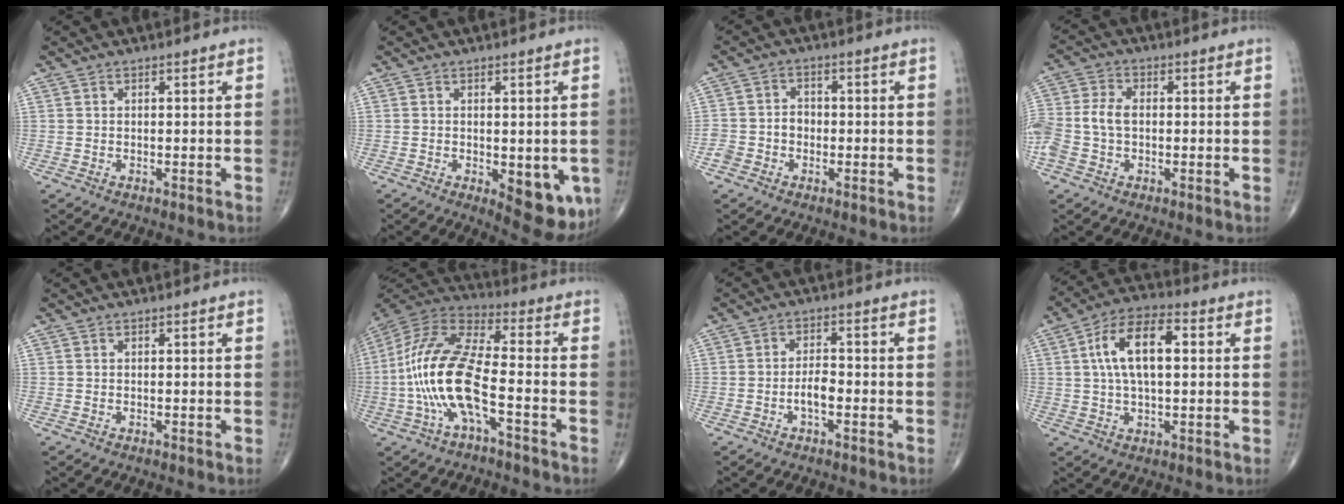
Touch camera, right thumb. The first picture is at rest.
{"total": 9.6, "force": [-2.5, 4.3, 8.2], "torque": [-0.080, -0.012, -0.022]}
{"total": 4.6, "force": [-1.7, 4.0, 1.6], "torque": [-0.017, 0.023, -0.033]}
{"total": 8.2, "force": [-0.9, 5.5, 6.0], "torque": [-0.141, 0.022, -0.021]}
{"total": 0.0}
{"total": 16.7, "force": [-4.3, 5.7, 15.1], "torque": [-0.329, 0.040, -0.086]}
{"total": 3.7, "force": [-1.4, 1.6, 3.0], "torque": [-0.050, 0.014, -0.027]}
{"total": 12.3, "force": [2.2, 5.9, 10.6], "torque": [-0.192, 0.021, 0.034]}